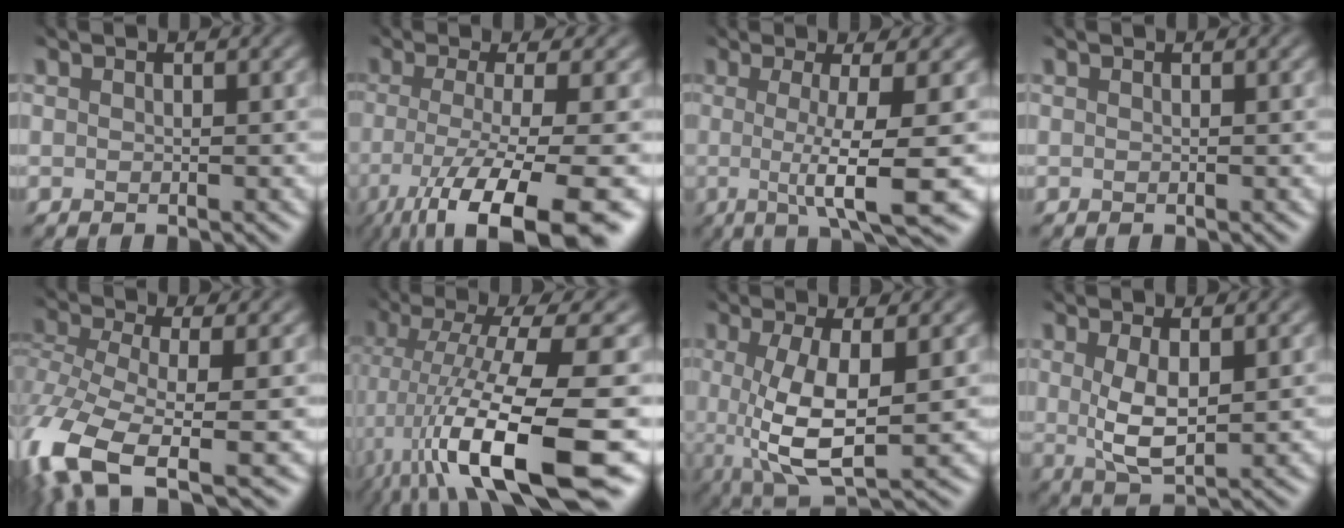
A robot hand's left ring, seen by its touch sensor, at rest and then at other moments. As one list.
[{"total": 11.8, "force": [-5.3, 2.9, 10.1], "torque": [-0.131, -0.022, -0.076]}, {"total": 7.5, "force": [-1.8, 1.0, 7.3], "torque": [-0.110, -0.004, -0.023]}, {"total": 0.0}, {"total": 10.6, "force": [-5.7, 4.3, 7.8], "torque": [-0.182, -0.022, -0.102]}, {"total": 14.7, "force": [-5.4, 3.2, 13.3], "torque": [-0.235, -0.021, -0.069]}, {"total": 7.3, "force": [-1.0, 2.4, 6.8], "torque": [-0.136, -0.011, -0.009]}, {"total": 4.0, "force": [0.4, 1.4, 3.7], "torque": [-0.080, -0.014, 0.019]}]